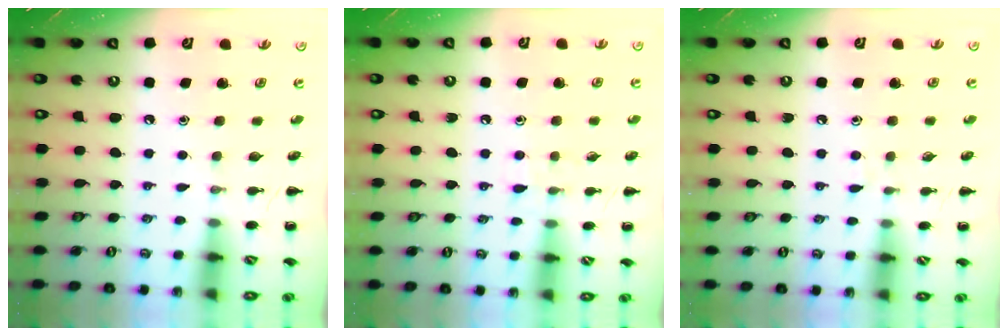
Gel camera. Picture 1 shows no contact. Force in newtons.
{"total": 5.5, "press": 4.9, "slide": 2.4}
{"total": 2.8, "press": 2.4, "slide": 1.4}